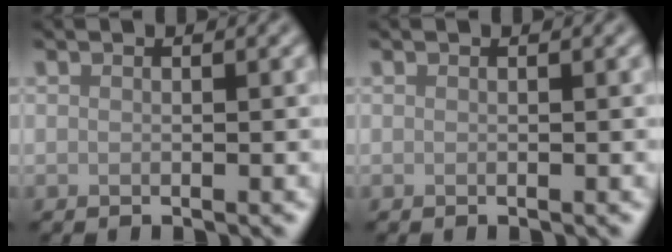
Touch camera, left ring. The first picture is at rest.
{"total": 0.0}